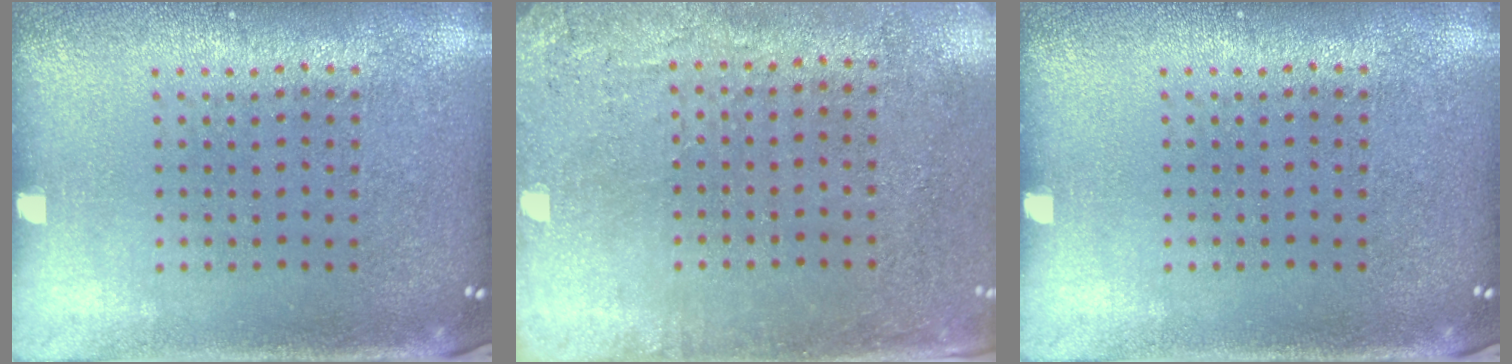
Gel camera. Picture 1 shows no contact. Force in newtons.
{"total": 2.8, "press": 2.3, "slide": 1.6}
{"total": 0.0}